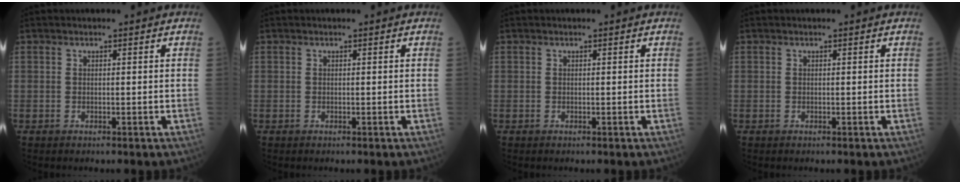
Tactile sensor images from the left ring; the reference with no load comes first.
{"total": 0.0}
{"total": 0.0}
{"total": 0.0}